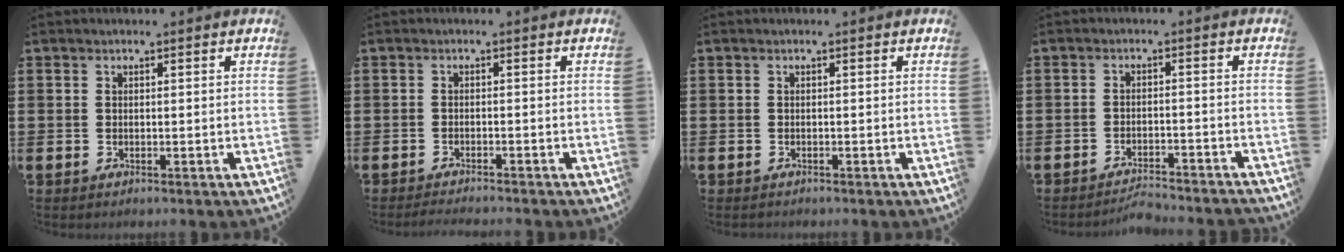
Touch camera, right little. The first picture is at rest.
{"total": 1.2, "force": [-1.2, -0.2, 0.2], "torque": [-0.004, -0.001, -0.023]}
{"total": 0.0}
{"total": 2.5, "force": [-2.5, -0.1, 0.1], "torque": [-0.006, 0.003, -0.053]}